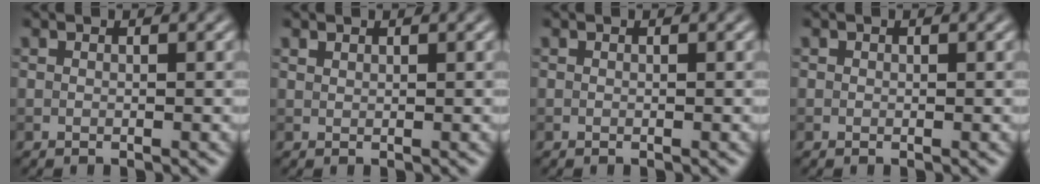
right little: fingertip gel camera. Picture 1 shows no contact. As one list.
[{"total": 0.5, "force": [0.5, 0.2, 0.1], "torque": [-0.003, -0.001, 0.013]}, {"total": 0.0}, {"total": 0.0}]